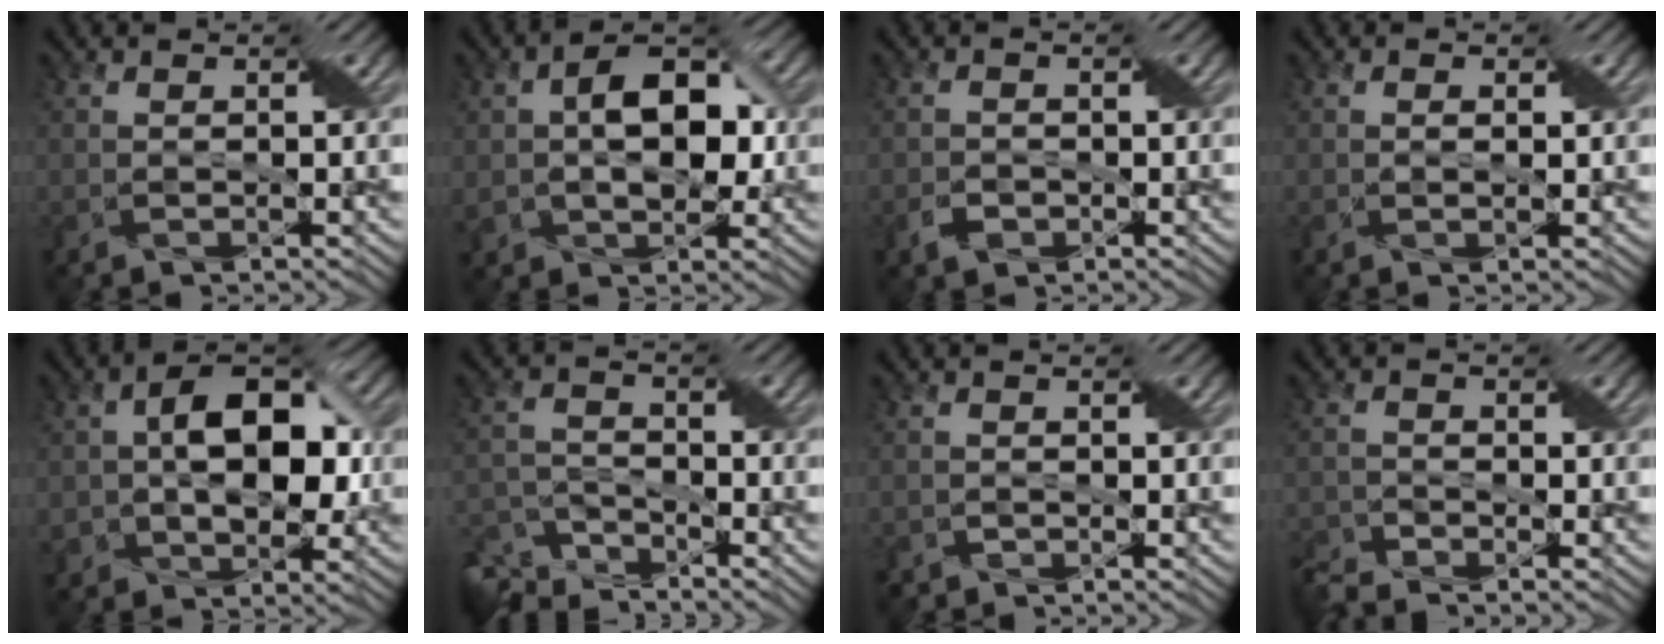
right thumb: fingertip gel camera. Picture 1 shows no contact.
{"total": 9.5, "force": [0.9, 6.0, 7.3], "torque": [-0.126, 0.011, 0.008]}
{"total": 2.1, "force": [-1.0, 1.5, 1.0], "torque": [-0.022, -0.002, -0.021]}
{"total": 1.2, "force": [0.3, 0.6, 1.0], "torque": [-0.016, -0.001, 0.005]}
{"total": 11.2, "force": [0.9, 7.1, 8.7], "torque": [-0.138, 0.012, 0.007]}
{"total": 6.6, "force": [-5.8, 2.1, 2.4], "torque": [-0.056, -0.012, -0.121]}
{"total": 1.0, "force": [-0.8, 0.6, 0.0], "torque": [0.001, 0.001, -0.017]}
{"total": 4.0, "force": [-3.6, 0.8, 1.6], "torque": [-0.037, -0.009, -0.082]}